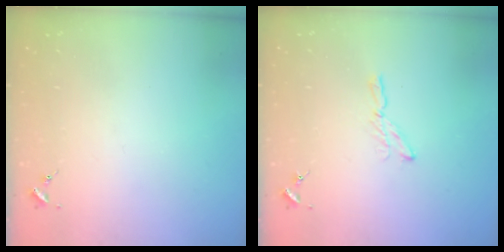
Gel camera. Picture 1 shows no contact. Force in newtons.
{"total": 3.9, "press": 3.8, "slide": 0.4}